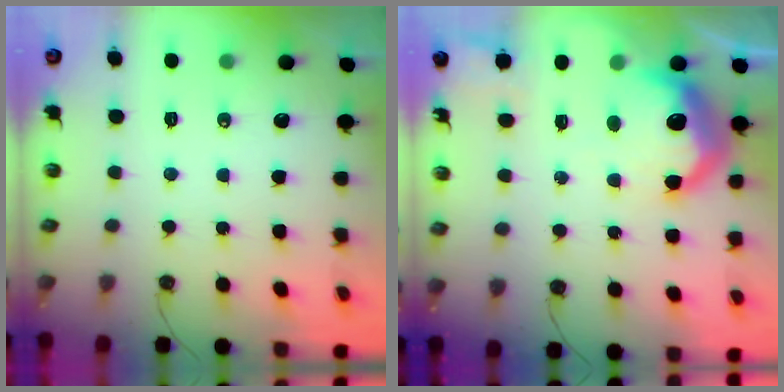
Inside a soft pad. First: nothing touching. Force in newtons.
{"total": 16.3, "press": 16.3, "slide": 1.0}